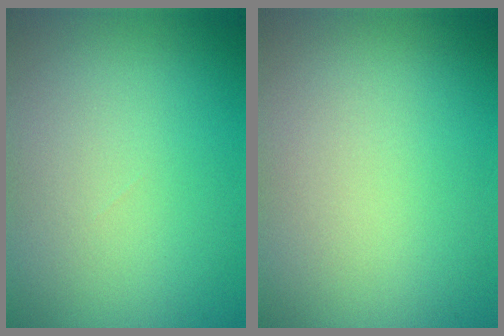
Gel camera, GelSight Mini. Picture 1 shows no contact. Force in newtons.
{"total": 0.0}